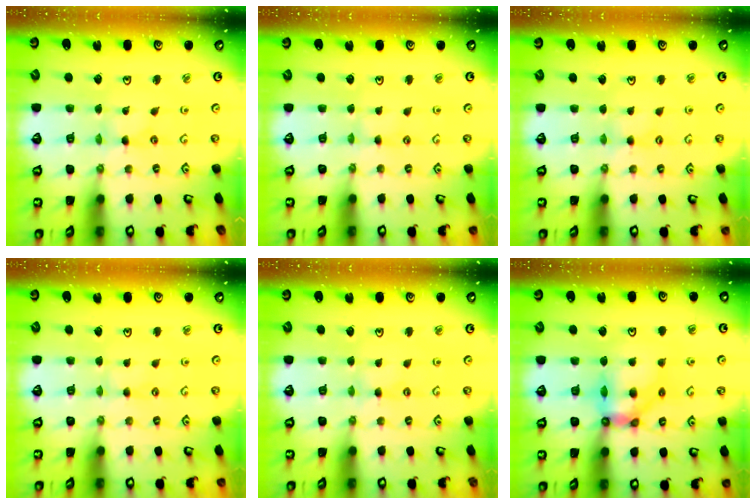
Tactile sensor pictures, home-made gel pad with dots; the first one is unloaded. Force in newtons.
{"total": 1.3, "press": 1.3, "slide": 0.4}
{"total": 1.3, "press": 1.3, "slide": 0.3}
{"total": 1.8, "press": 1.7, "slide": 0.4}
{"total": 1.9, "press": 1.9, "slide": 0.4}
{"total": 8.4, "press": 8.3, "slide": 0.9}